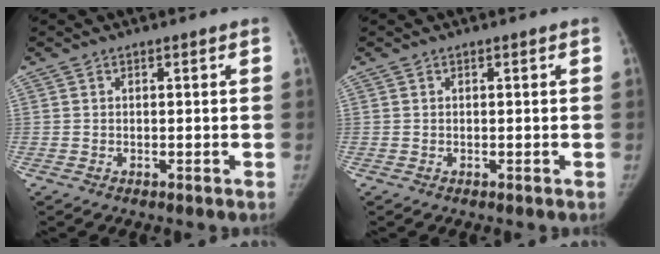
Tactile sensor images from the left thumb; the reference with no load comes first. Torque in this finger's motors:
{"motor_torque": [-0.30, -0.24, 0.16, -0.19, 0.00]}